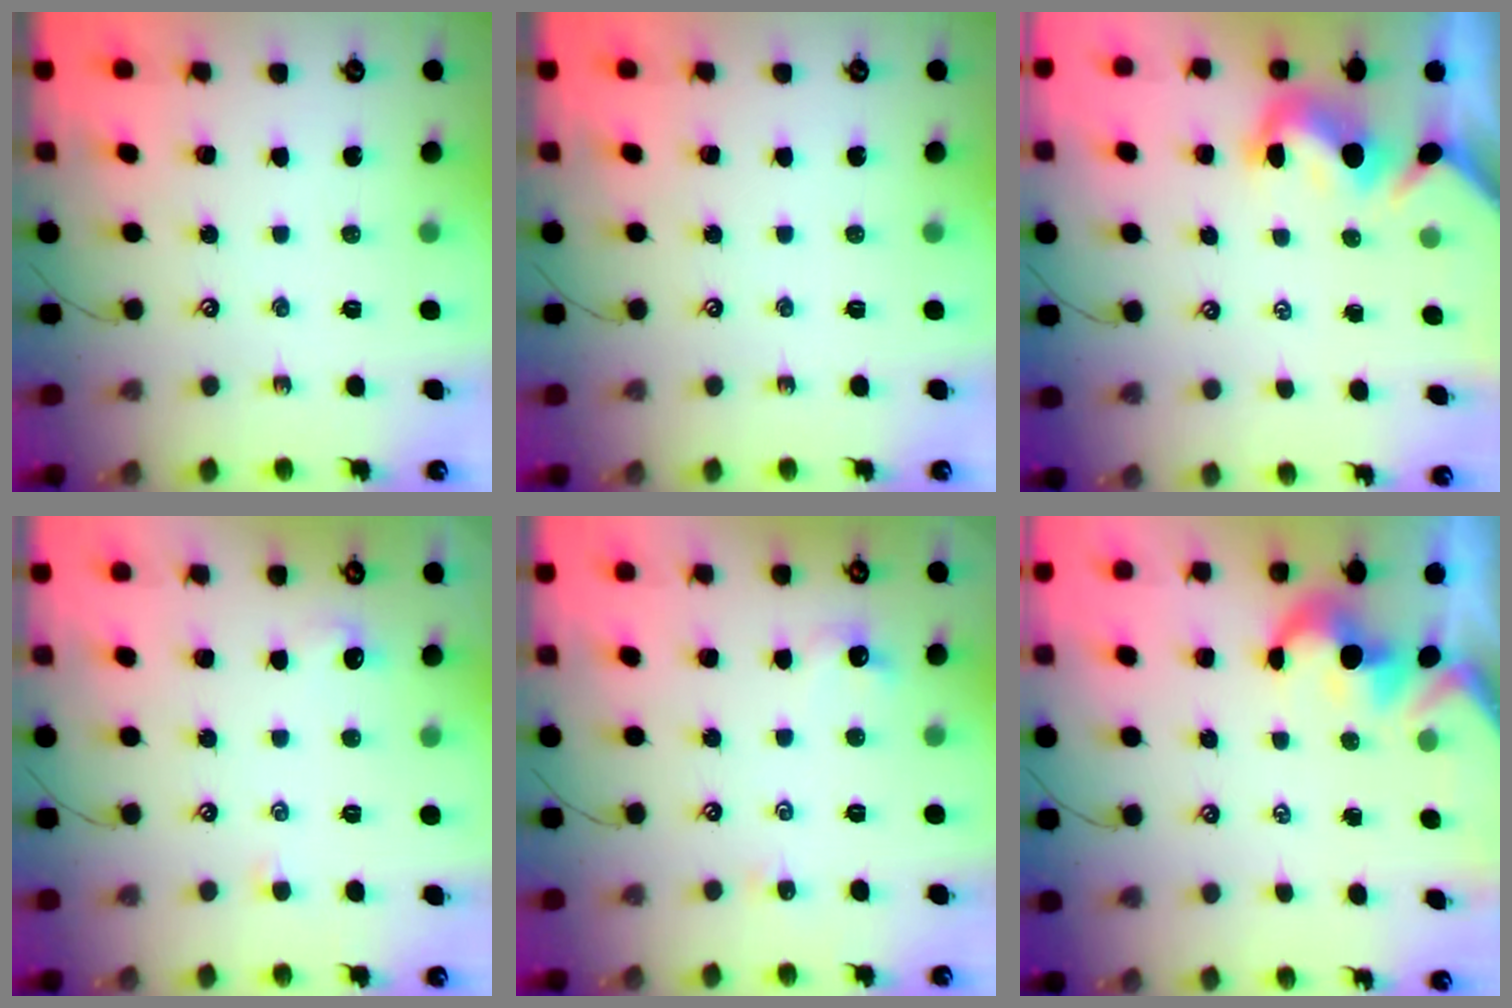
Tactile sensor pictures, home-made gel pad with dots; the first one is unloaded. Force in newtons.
{"total": 0.0}
{"total": 1.5, "press": 1.2, "slide": 0.9}
{"total": 1.4, "press": 1.3, "slide": 0.4}
{"total": 1.3, "press": 1.2, "slide": 0.5}
{"total": 1.9, "press": 1.8, "slide": 0.7}